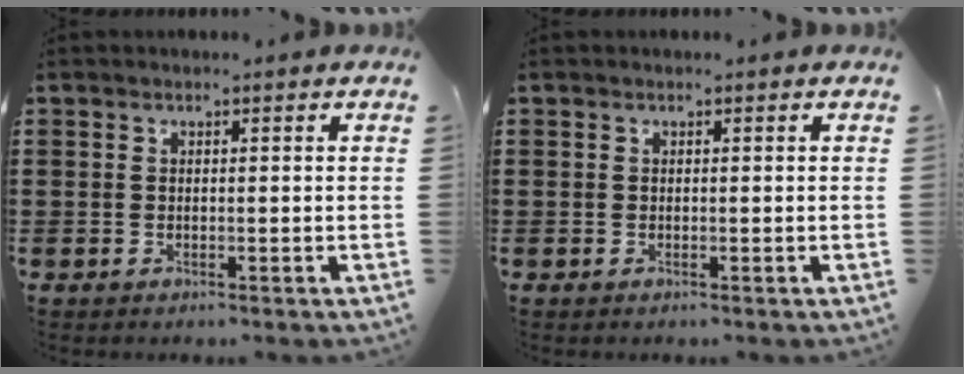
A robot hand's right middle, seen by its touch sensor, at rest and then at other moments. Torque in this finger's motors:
{"motor_torque": [0.58, -0.49, 0.10, 0.02]}